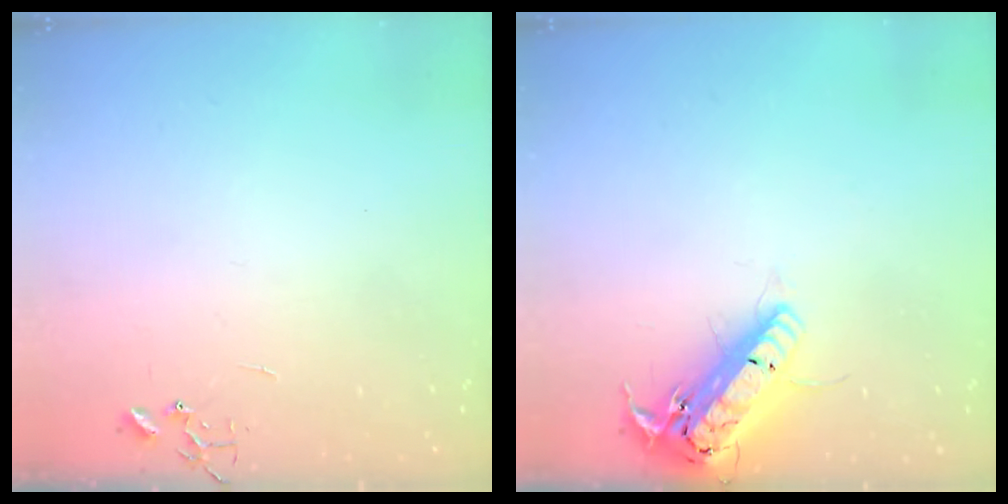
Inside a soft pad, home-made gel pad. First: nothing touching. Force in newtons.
{"total": 18.4, "press": 18.1, "slide": 3.2}